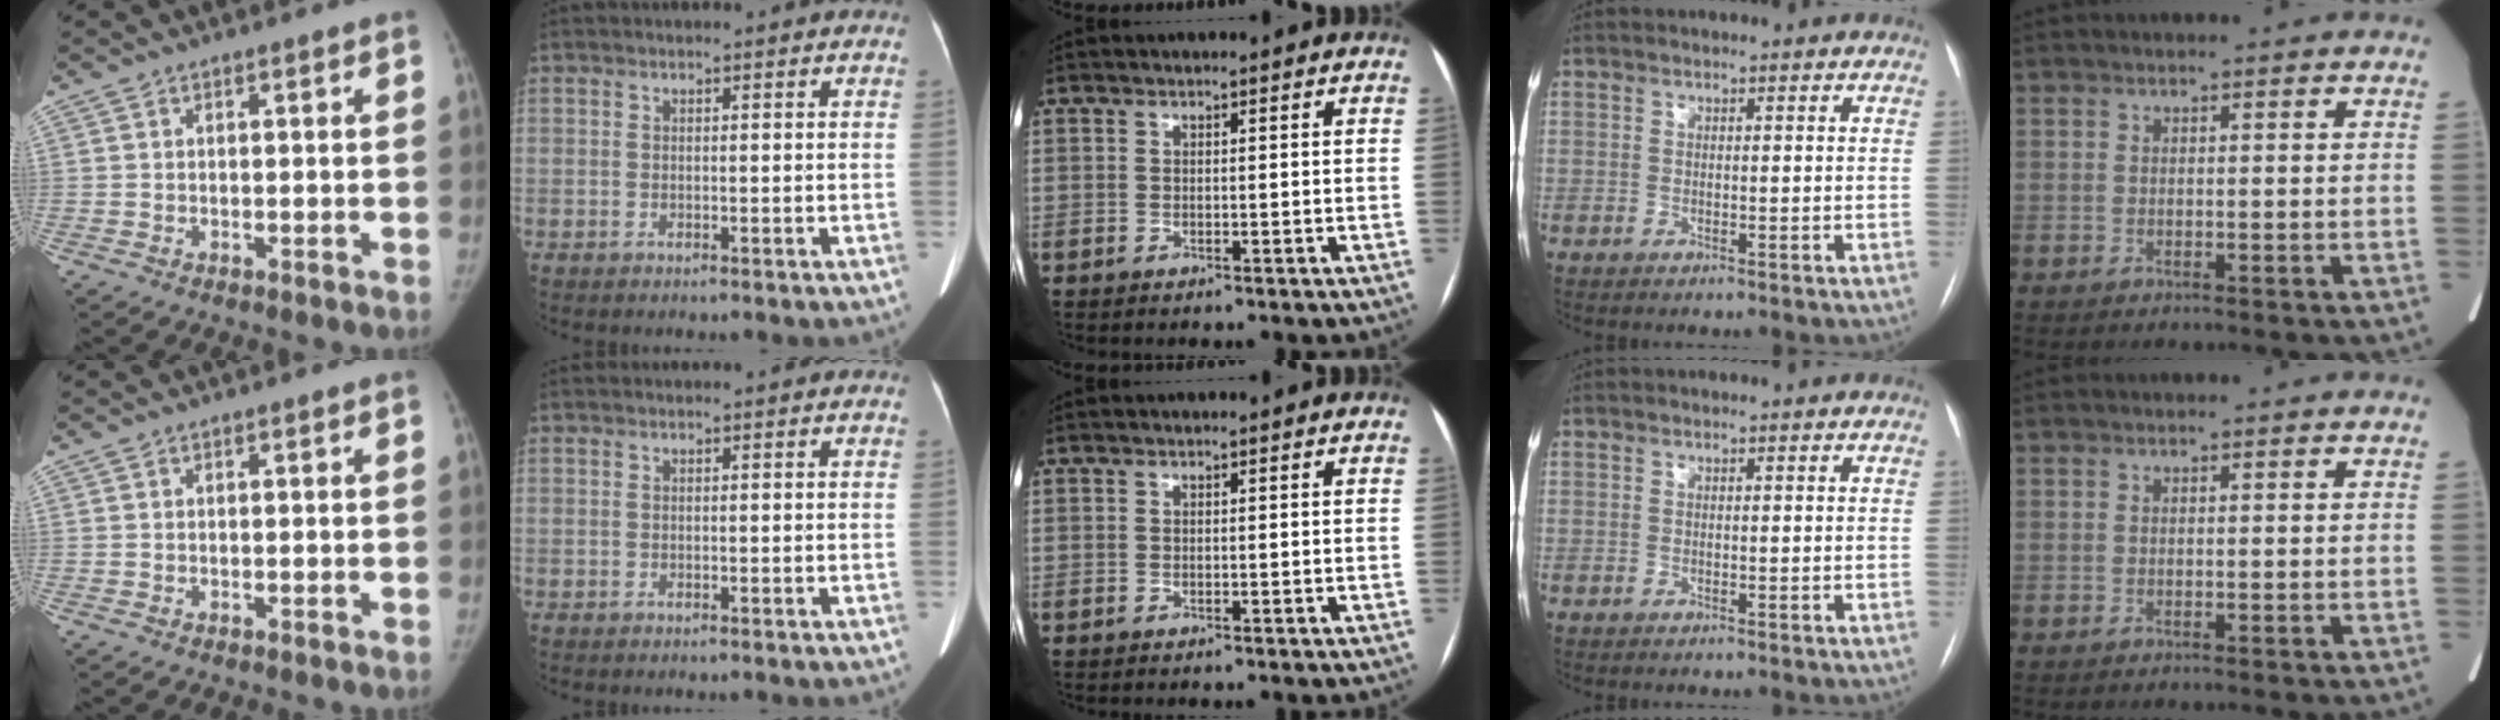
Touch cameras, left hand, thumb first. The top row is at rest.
{}